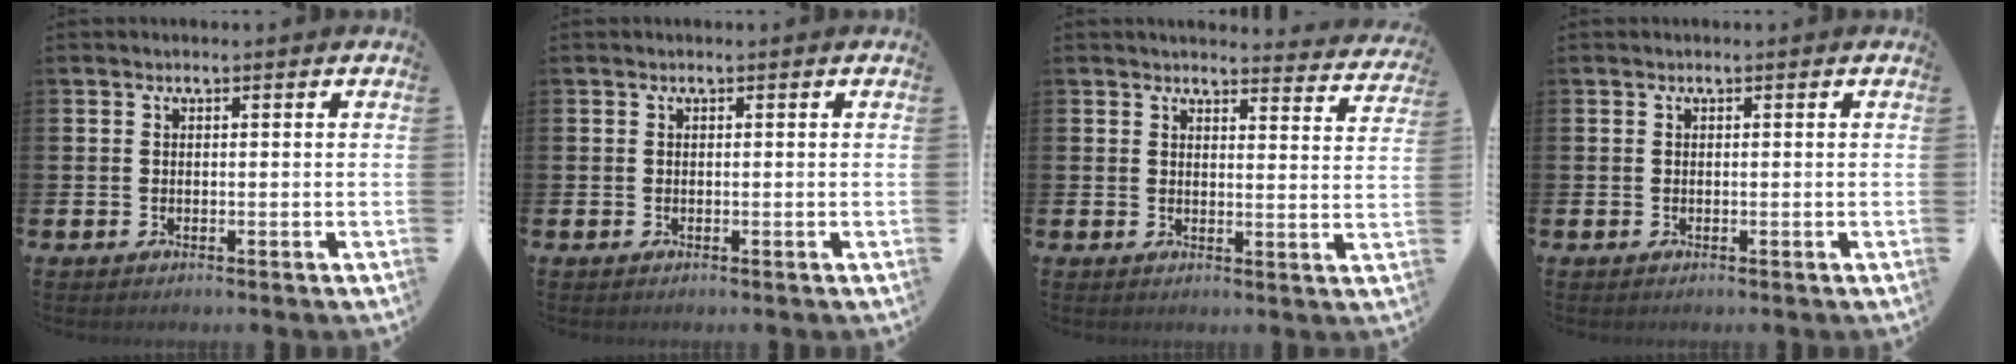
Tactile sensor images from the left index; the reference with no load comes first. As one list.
[{"total": 0.0}, {"total": 3.4, "force": [3.4, 0.4, 0.2], "torque": [-0.003, -0.028, 0.058]}, {"total": 0.0}]